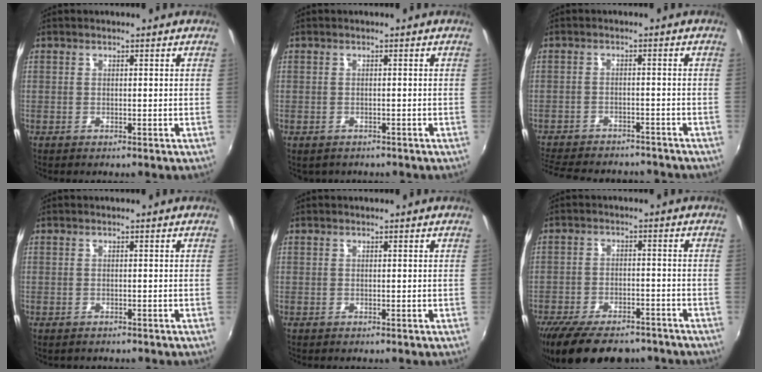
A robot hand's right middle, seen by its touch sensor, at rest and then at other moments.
{"total": 1.6, "force": [-1.2, 1.0, 0.5], "torque": [-0.014, -0.008, -0.016]}
{"total": 16.2, "force": [-13.9, 5.5, 6.2], "torque": [-0.146, -0.012, -0.198]}
{"total": 1.0, "force": [-0.8, 0.5, 0.2], "torque": [-0.009, -0.004, -0.012]}
{"total": 0.0}
{"total": 16.6, "force": [-12.8, 7.1, 8.0], "torque": [-0.175, -0.024, -0.191]}